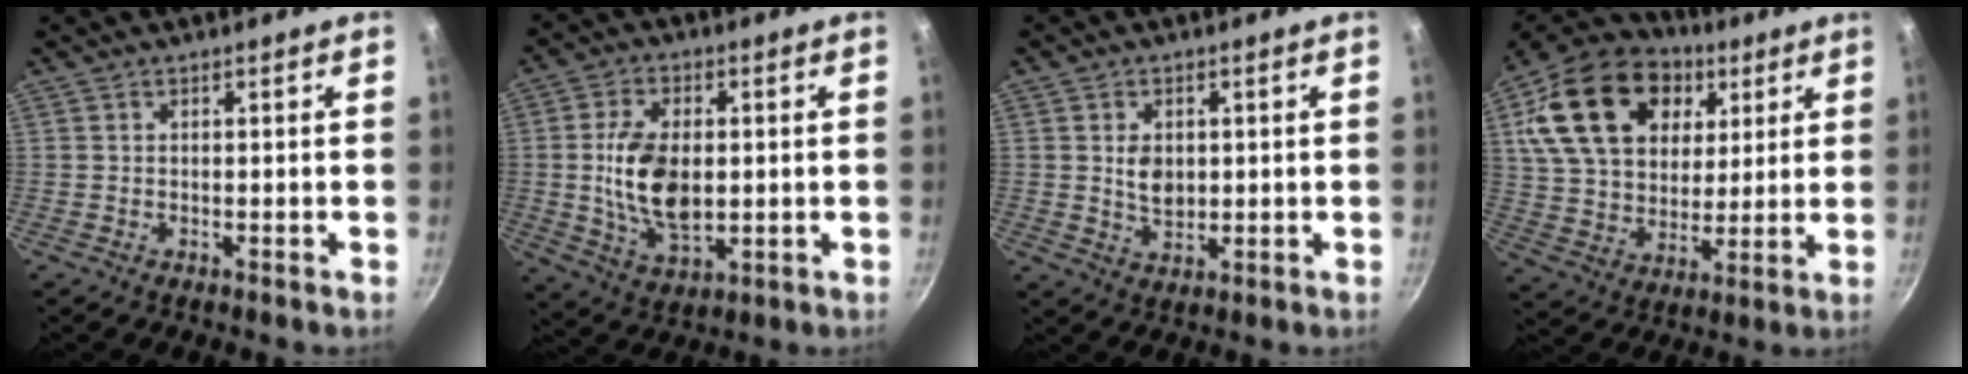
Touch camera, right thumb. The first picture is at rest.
{"total": 12.7, "force": [0.2, 7.5, 10.3], "torque": [-0.177, -0.005, 0.008]}
{"total": 4.8, "force": [0.7, 3.5, 3.3], "torque": [-0.044, -0.010, 0.015]}
{"total": 25.4, "force": [8.9, 18.0, 15.6], "torque": [-0.262, -0.001, 0.156]}